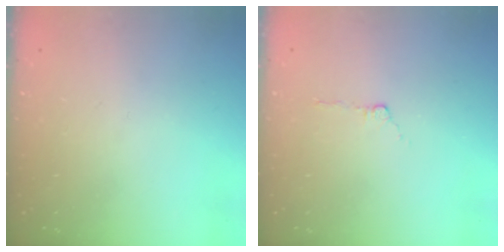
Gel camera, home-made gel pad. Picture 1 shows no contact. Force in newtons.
{"total": 4.5, "press": 4.5, "slide": 0.6}